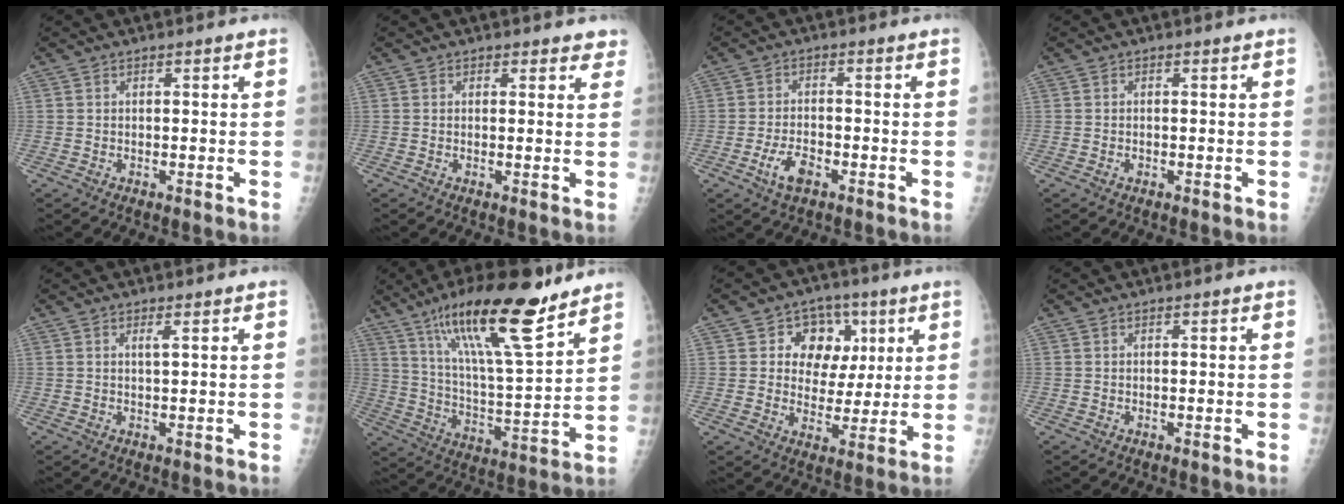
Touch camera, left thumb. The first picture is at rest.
{"total": 2.8, "force": [2.2, 1.7, 0.3], "torque": [0.032, -0.009, 0.011]}
{"total": 5.1, "force": [-2.5, 2.6, 3.6], "torque": [-0.068, 0.011, -0.044]}
{"total": 0.7, "force": [-0.2, 0.5, 0.4], "torque": [-0.005, 0.000, -0.004]}
{"total": 1.0, "force": [0.5, 0.0, 0.9], "torque": [-0.016, -0.001, 0.009]}
{"total": 21.6, "force": [14.5, 4.4, 15.3], "torque": [-0.247, -0.063, 0.252]}
{"total": 10.7, "force": [3.7, 8.8, 4.8], "torque": [-0.016, -0.005, 0.057]}
{"total": 0.0}